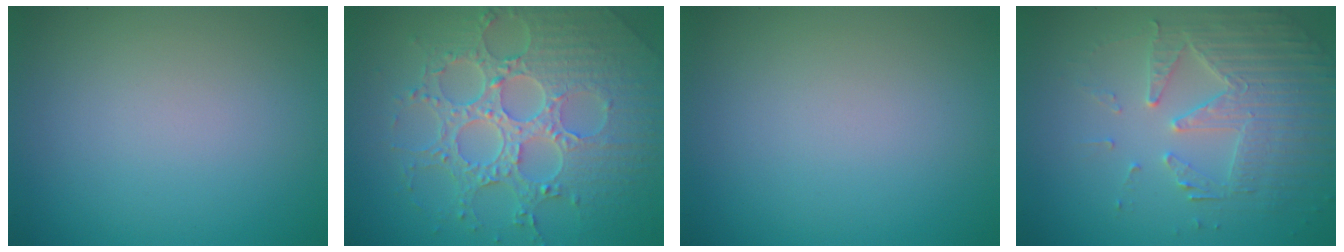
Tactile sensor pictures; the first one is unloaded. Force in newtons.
{"total": 8.2, "press": 6.0, "slide": 5.6}
{"total": 0.0}
{"total": 4.4, "press": 4.0, "slide": 1.8}